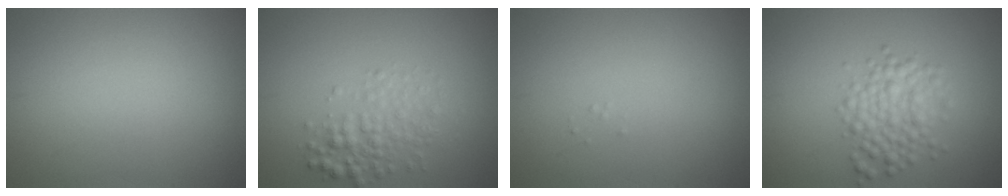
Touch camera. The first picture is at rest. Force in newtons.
{"total": 2.8, "press": 2.8, "slide": 0.1}
{"total": 0.0}
{"total": 3.6, "press": 3.6, "slide": 0.1}